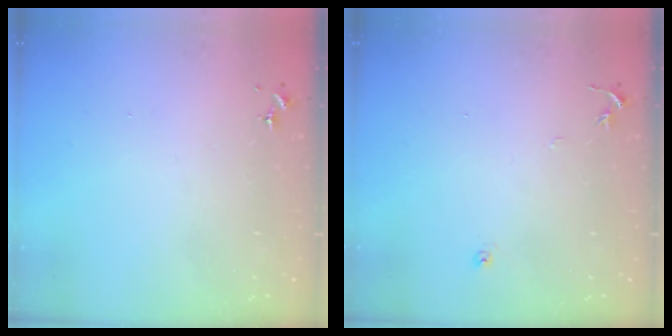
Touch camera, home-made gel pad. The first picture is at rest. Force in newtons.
{"total": 4.6, "press": 4.6, "slide": 0.5}